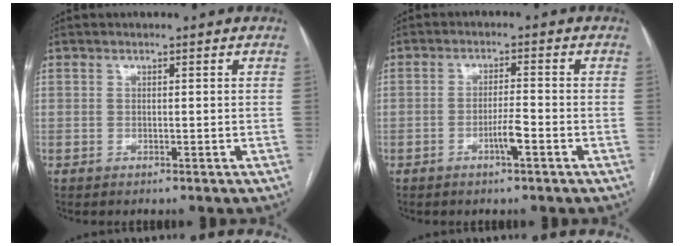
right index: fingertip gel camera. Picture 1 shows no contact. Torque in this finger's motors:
{"motor_torque": [0.81, 0.16, 0.25, 0.09]}